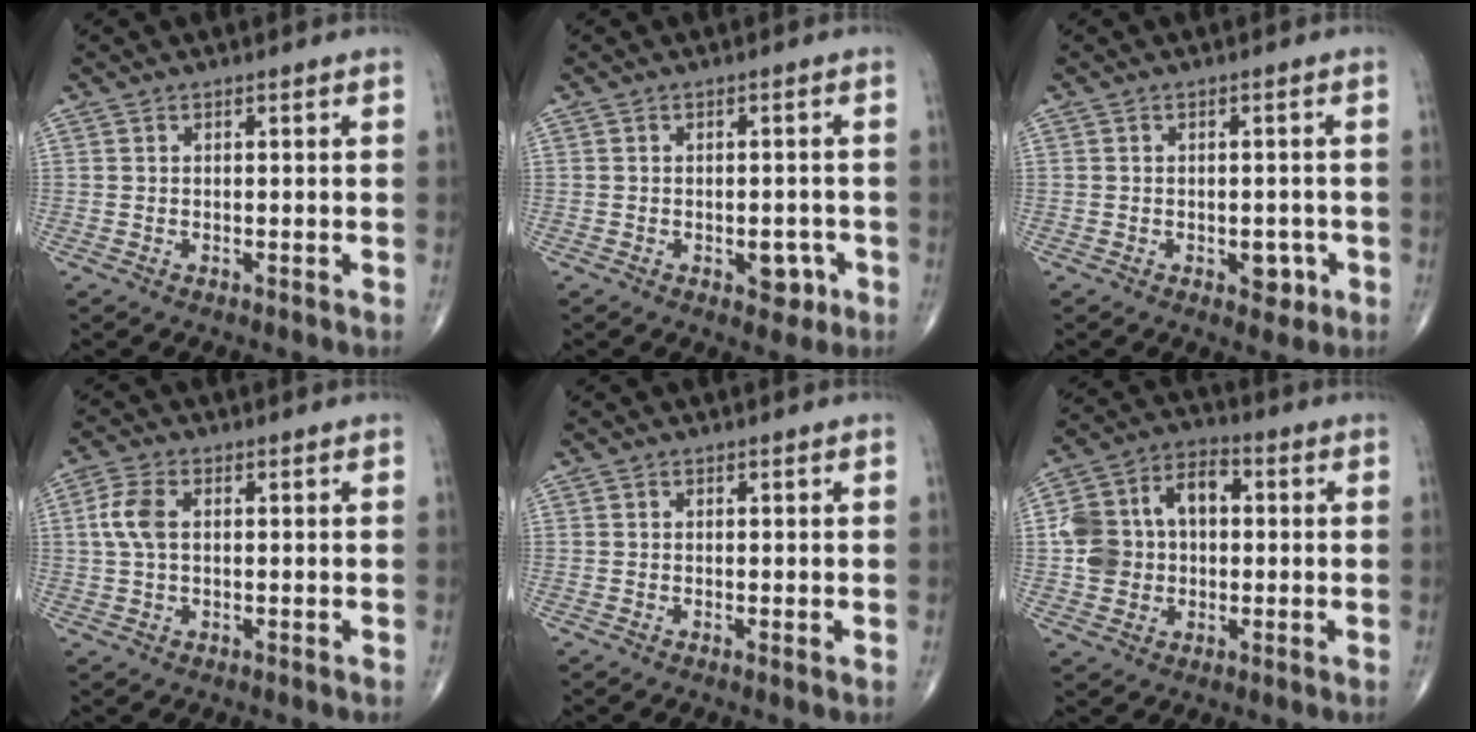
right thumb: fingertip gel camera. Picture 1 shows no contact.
{"total": 3.9, "force": [-1.6, 2.3, 2.7], "torque": [-0.012, 0.007, -0.018]}
{"total": 3.4, "force": [-1.3, 2.2, 2.2], "torque": [-0.006, 0.005, -0.014]}
{"total": 5.0, "force": [0.7, 2.8, 4.0], "torque": [-0.100, 0.011, 0.009]}
{"total": 0.6, "force": [0.0, 0.1, 0.6], "torque": [-0.012, -0.004, -0.002]}
{"total": 12.9, "force": [0.8, 9.8, 8.4], "torque": [-0.129, 0.038, 0.008]}